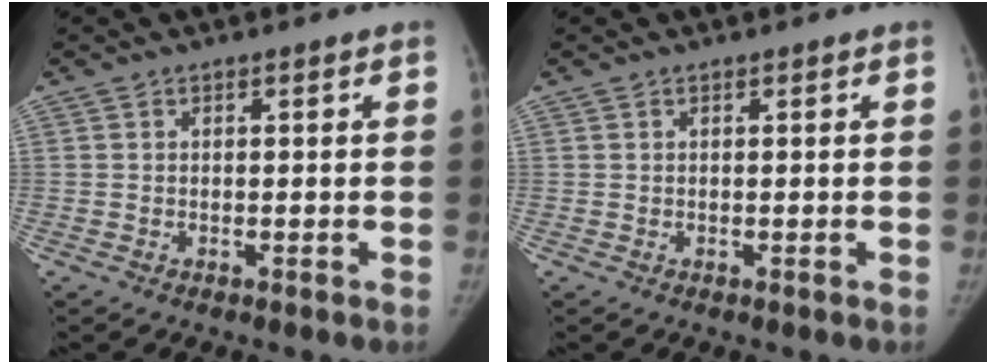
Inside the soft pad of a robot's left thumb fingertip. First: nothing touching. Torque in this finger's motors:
{"motor_torque": [0.02, -0.01, 0.16, 0.10, 0.01]}